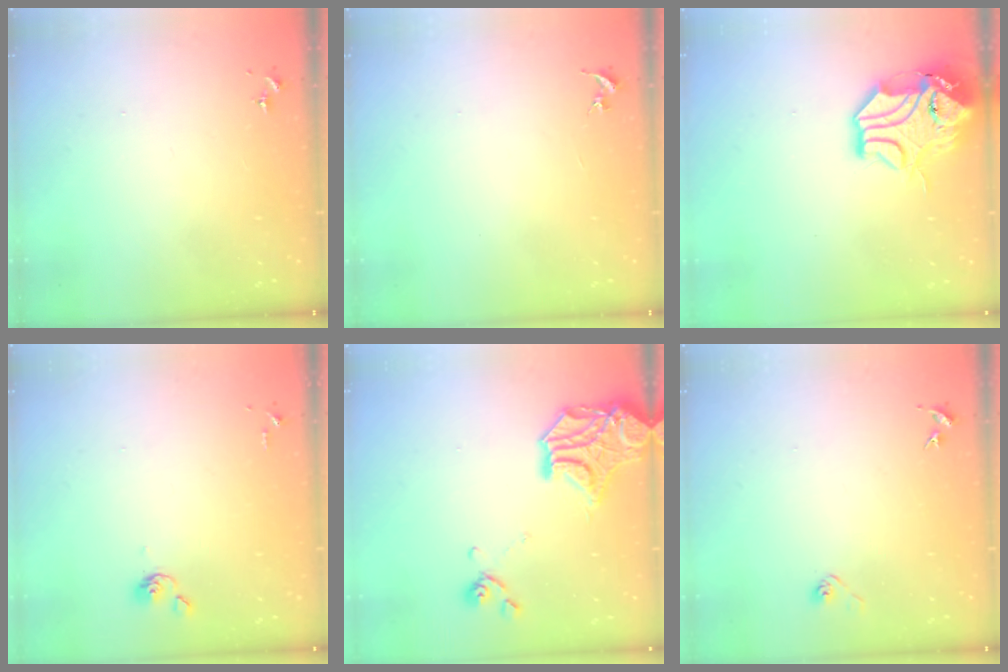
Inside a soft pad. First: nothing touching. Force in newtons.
{"total": 0.0}
{"total": 13.7, "press": 13.5, "slide": 1.8}
{"total": 3.8, "press": 3.7, "slide": 0.8}
{"total": 15.9, "press": 15.6, "slide": 2.9}
{"total": 2.9, "press": 2.8, "slide": 0.8}